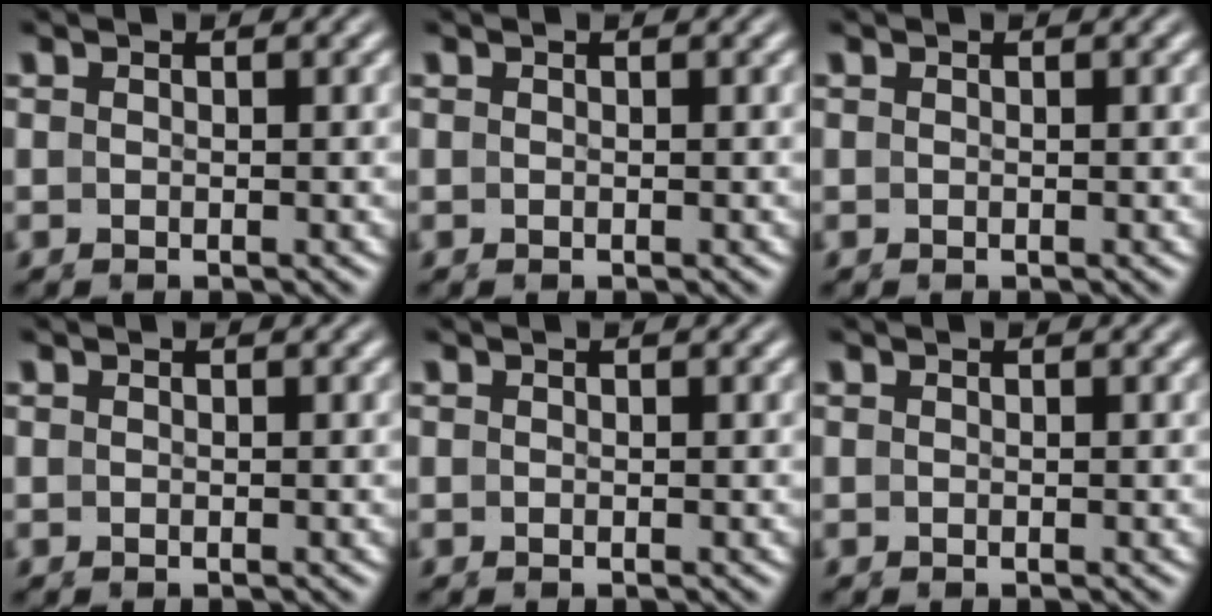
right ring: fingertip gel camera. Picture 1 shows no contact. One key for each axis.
{"total": 0.0}
{"total": 0.0}
{"total": 0.0}
{"total": 0.0}
{"total": 0.0}